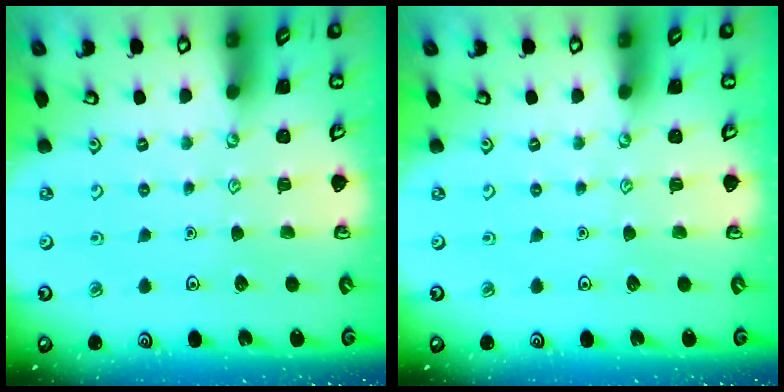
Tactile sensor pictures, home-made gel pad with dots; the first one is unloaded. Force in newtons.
{"total": 0.0}